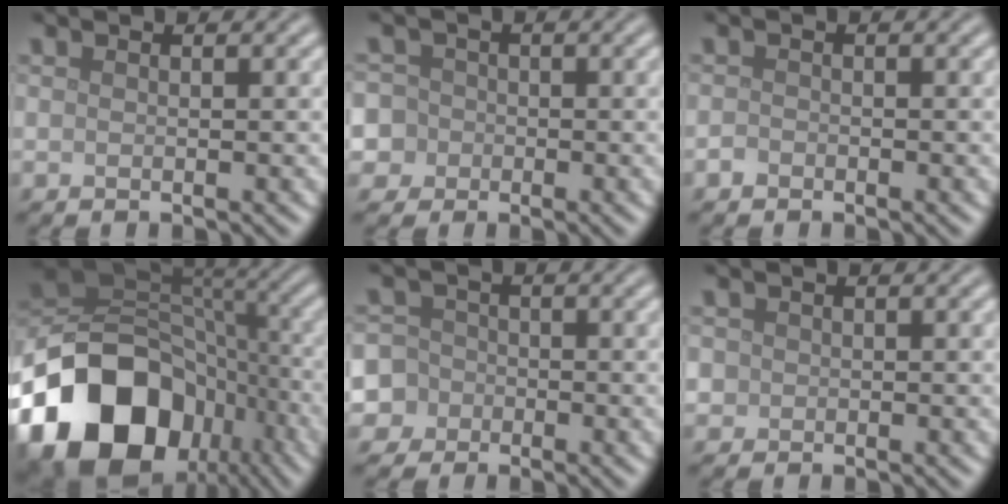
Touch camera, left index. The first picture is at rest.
{"total": 6.9, "force": [-1.6, 6.5, 1.7], "torque": [-0.041, 0.013, -0.068]}
{"total": 0.8, "force": [-0.6, 0.5, 0.2], "torque": [-0.002, -0.001, -0.012]}
{"total": 20.1, "force": [-10.0, 14.6, 9.6], "torque": [-0.195, -0.026, -0.158]}
{"total": 7.4, "force": [-2.9, 6.7, 1.4], "torque": [-0.039, 0.000, -0.087]}
{"total": 1.7, "force": [0.2, 1.6, 0.5], "torque": [0.002, 0.005, -0.004]}